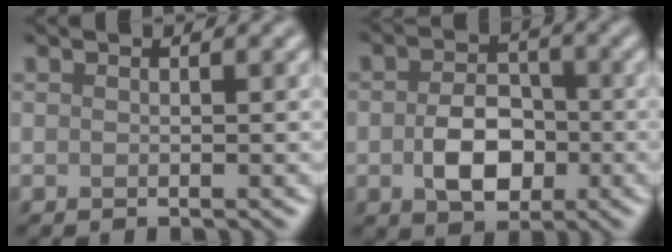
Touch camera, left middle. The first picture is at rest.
{"total": 5.3, "force": [-1.1, 3.6, 3.7], "torque": [-0.065, -0.003, -0.021]}